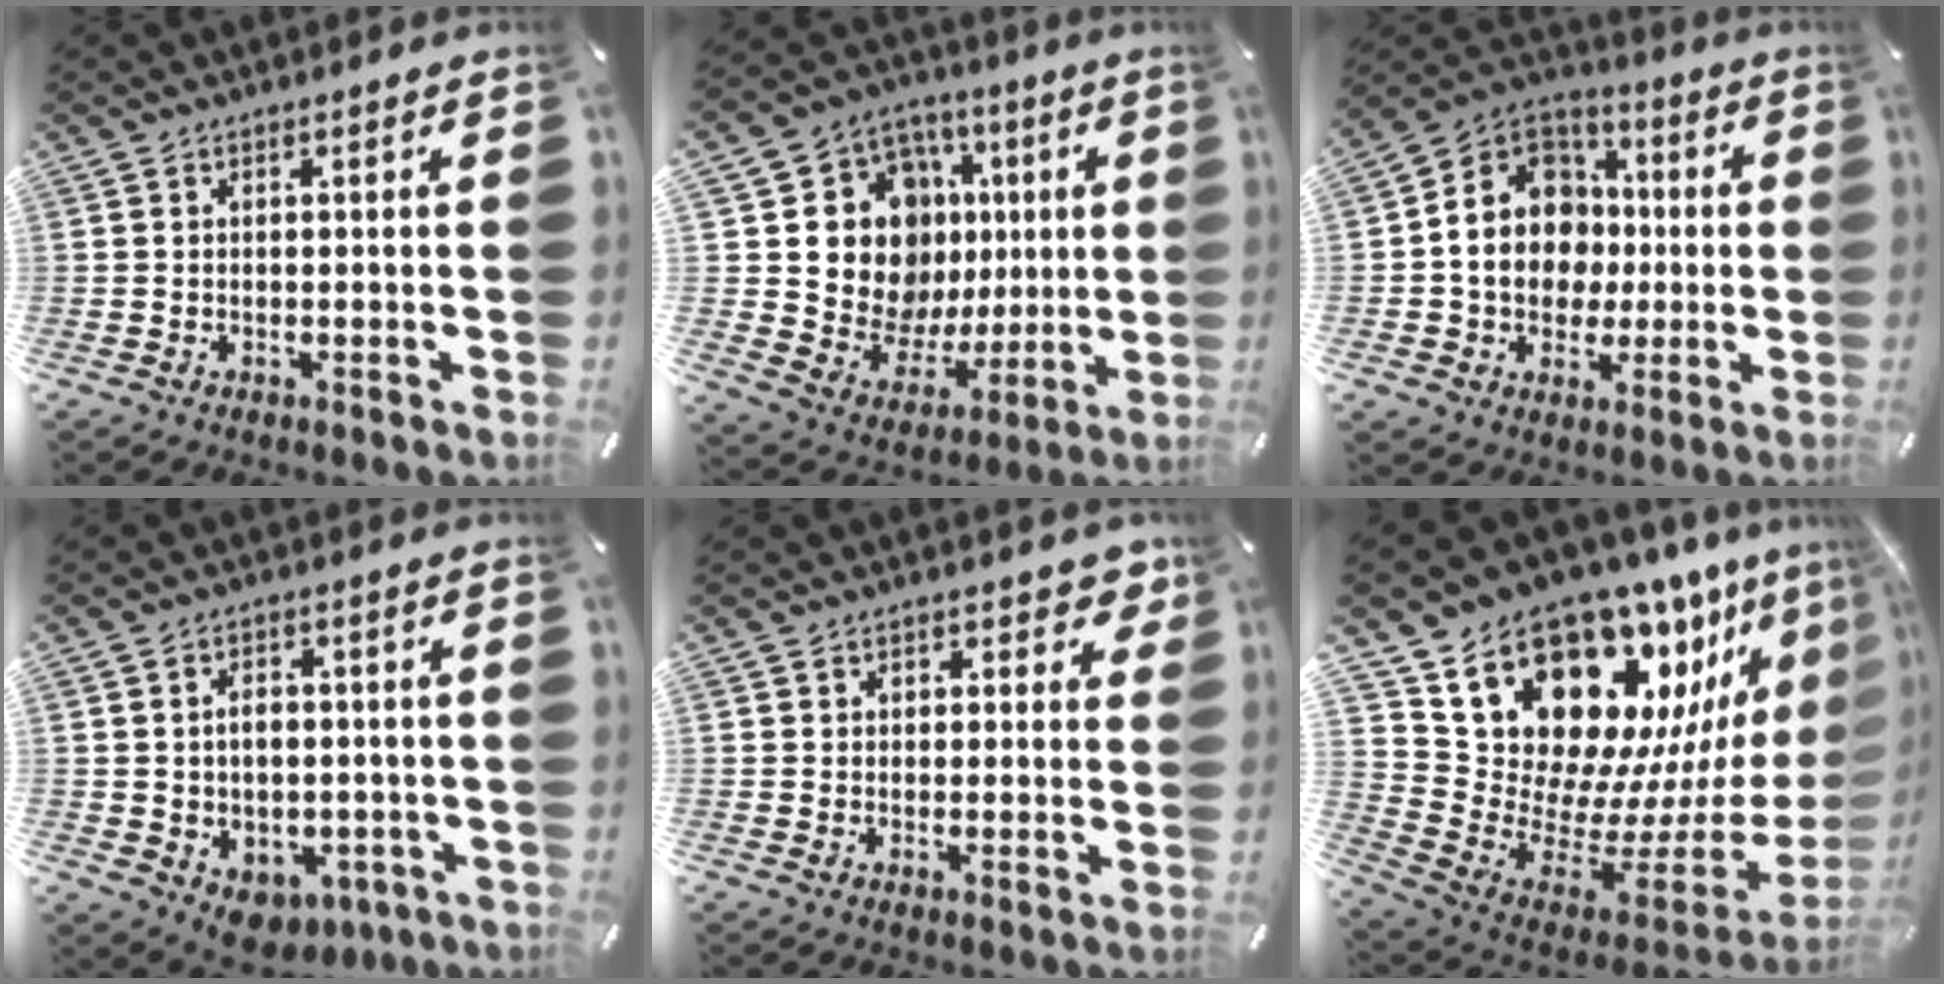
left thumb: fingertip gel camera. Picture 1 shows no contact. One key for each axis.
{"total": 16.9, "fx": 4.4, "fy": 14.3, "fz": 7.9, "tx": -0.149, "ty": -0.035, "tz": 0.103}
{"total": 14.6, "fx": -1.3, "fy": 13.0, "fz": 6.5, "tx": -0.145, "ty": 0.011, "tz": -0.019}
{"total": 6.2, "fx": -0.4, "fy": 5.4, "fz": 3.1, "tx": -0.054, "ty": 0.008, "tz": -0.006}
{"total": 4.0, "fx": 1.9, "fy": 3.1, "fz": 1.7, "tx": 0.002, "ty": -0.005, "tz": 0.027}
{"total": 21.7, "fx": 16.1, "fy": 11.7, "fz": 8.8, "tx": -0.097, "ty": -0.167, "tz": 0.315}